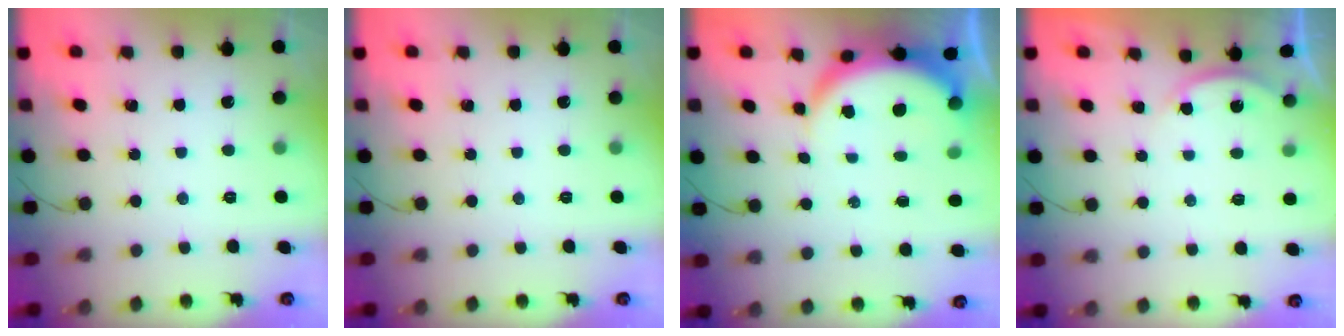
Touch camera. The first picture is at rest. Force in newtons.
{"total": 0.0}
{"total": 6.4, "press": 6.3, "slide": 0.5}
{"total": 2.2, "press": 2.2, "slide": 0.5}